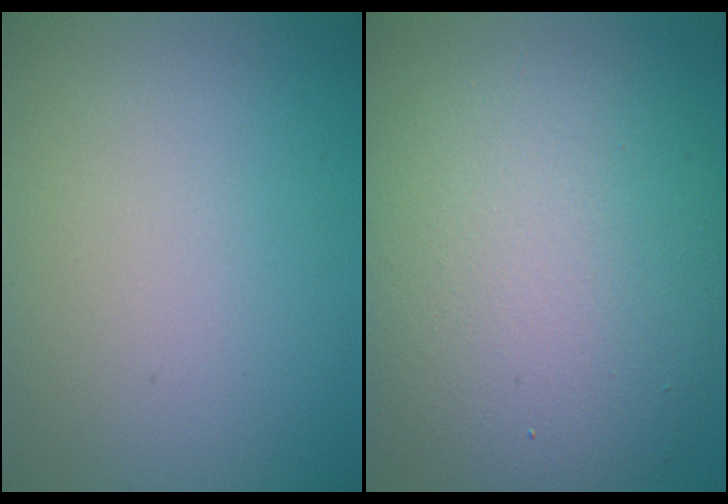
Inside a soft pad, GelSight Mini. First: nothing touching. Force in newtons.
{"total": 12.5, "press": 12.4, "slide": 1.2}